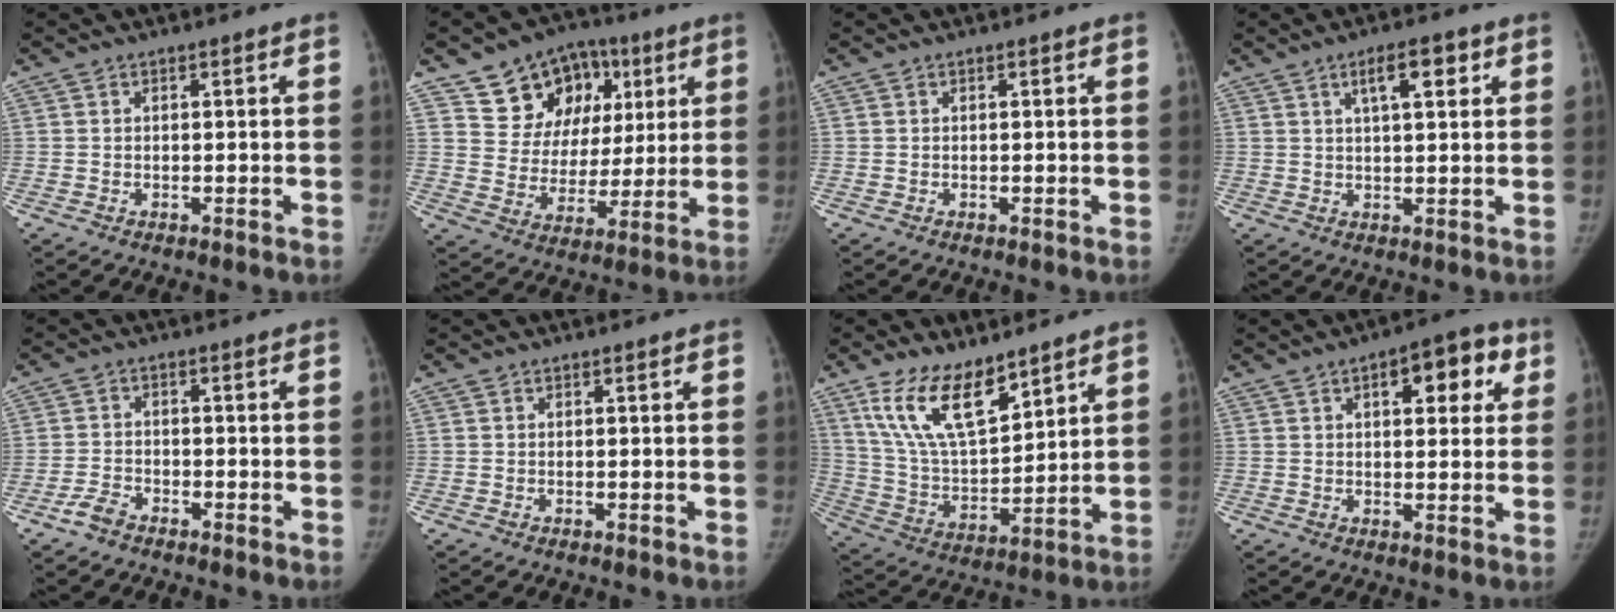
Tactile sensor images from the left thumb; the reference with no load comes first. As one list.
[{"total": 16.3, "force": [7.6, 12.5, 7.2], "torque": [-0.063, -0.003, 0.130]}, {"total": 0.0}, {"total": 5.9, "force": [2.7, 2.0, 4.8], "torque": [-0.067, -0.003, 0.041]}, {"total": 3.1, "force": [-2.5, 1.4, 1.2], "torque": [-0.028, 0.013, -0.048]}, {"total": 0.0}, {"total": 14.8, "force": [9.9, 6.1, 9.2], "torque": [-0.141, -0.055, 0.202]}, {"total": 10.1, "force": [4.1, 5.0, 7.8], "torque": [-0.062, 0.005, 0.047]}]